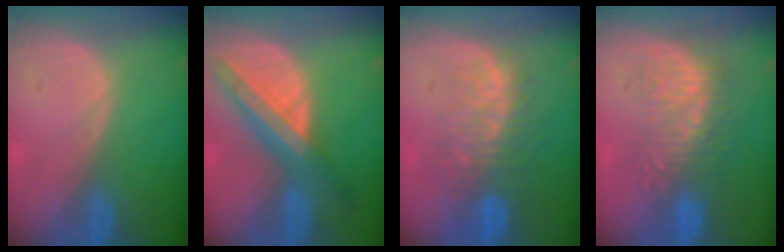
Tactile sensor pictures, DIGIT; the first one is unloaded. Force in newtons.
{"total": 8.5, "press": 7.5, "slide": 4.0}
{"total": 9.5, "press": 8.2, "slide": 4.8}
{"total": 9.0, "press": 8.6, "slide": 2.8}